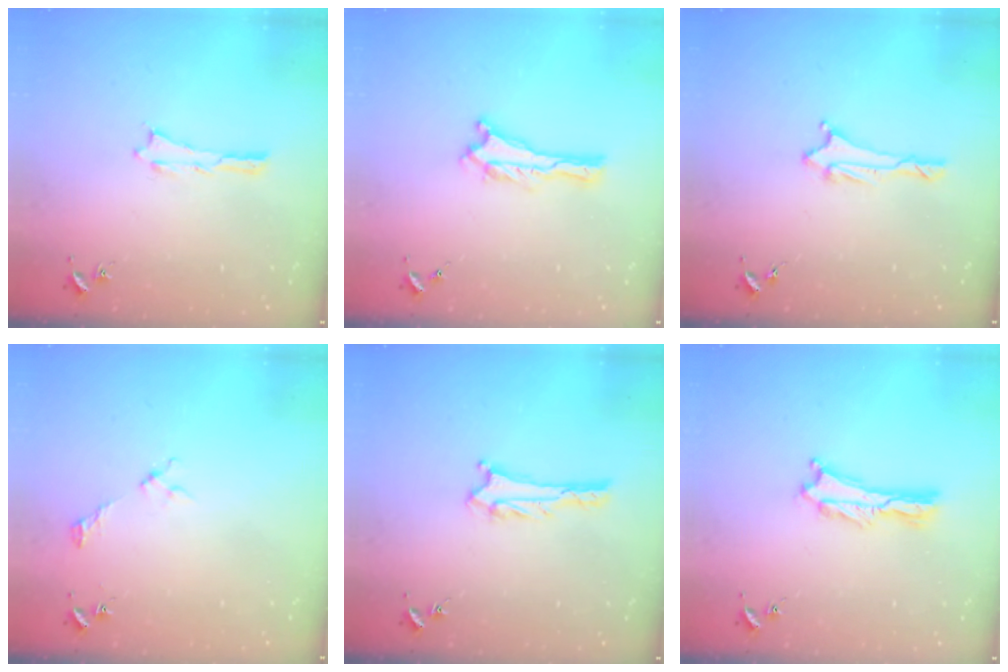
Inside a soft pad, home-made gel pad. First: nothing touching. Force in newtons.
{"total": 0.0}
{"total": 1.7, "press": 1.6, "slide": 0.5}
{"total": 2.2, "press": 2.2, "slide": 0.3}
{"total": 2.7, "press": 2.7, "slide": 0.2}
{"total": 1.2, "press": 1.1, "slide": 0.3}